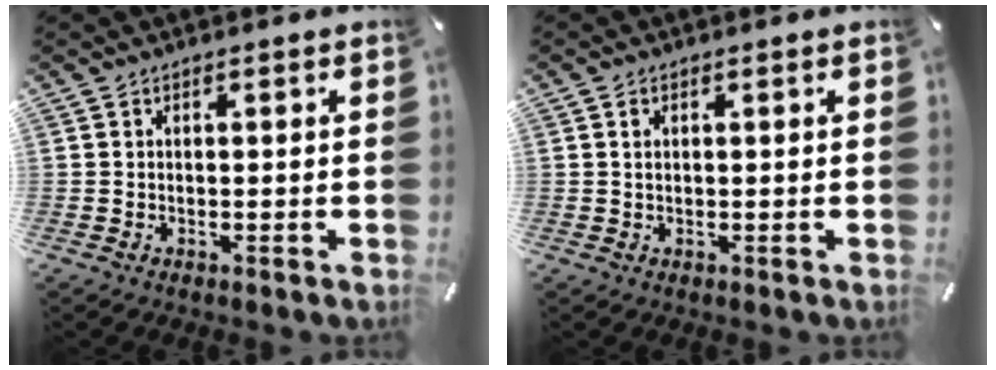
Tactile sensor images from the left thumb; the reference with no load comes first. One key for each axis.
{"total": 1.3, "fx": 0.4, "fy": 0.8, "fz": 0.9, "tx": -0.021, "ty": 0.004, "tz": 0.006}